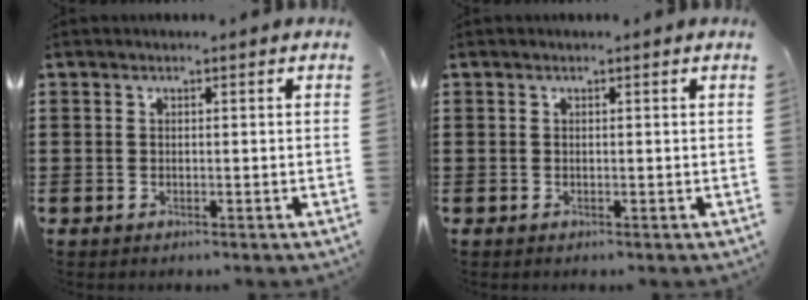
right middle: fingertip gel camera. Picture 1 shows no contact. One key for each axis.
{"total": 0.0}